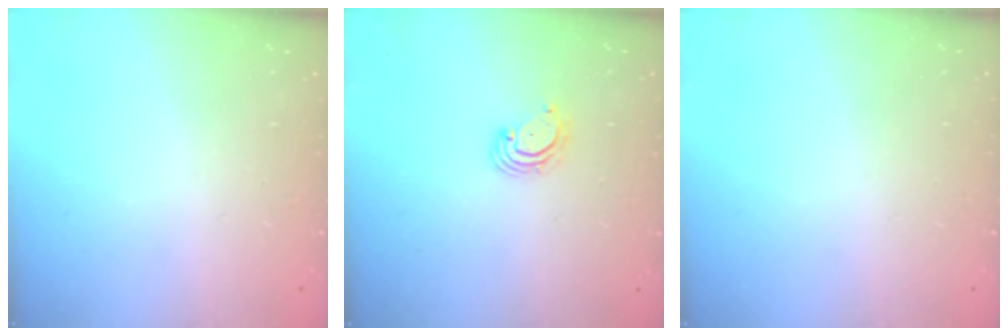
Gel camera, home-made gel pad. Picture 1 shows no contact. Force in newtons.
{"total": 2.8, "press": 2.8, "slide": 0.2}
{"total": 0.0}